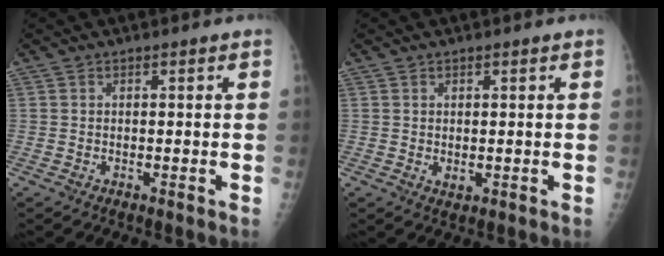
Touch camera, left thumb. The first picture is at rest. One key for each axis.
{"total": 1.6, "fx": 0.2, "fy": 0.9, "fz": 1.3, "tx": -0.018, "ty": -0.006, "tz": 0.008}